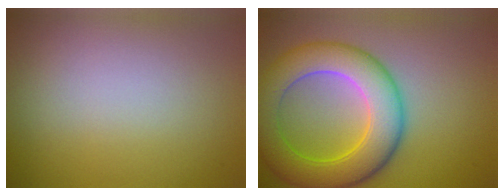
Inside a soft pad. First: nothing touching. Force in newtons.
{"total": 8.8, "press": 8.8, "slide": 0.1}